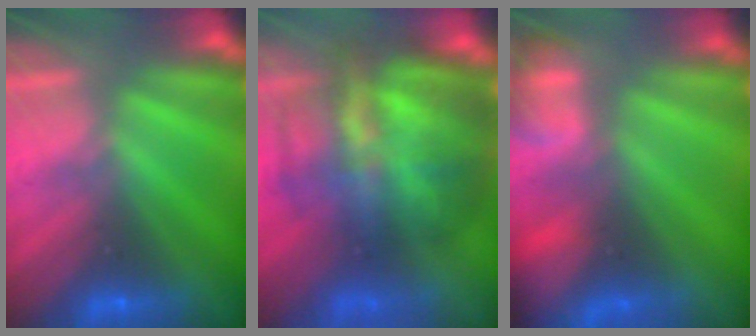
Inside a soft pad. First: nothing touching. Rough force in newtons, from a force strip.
{"total": 11.0}
{"total": 9.3}